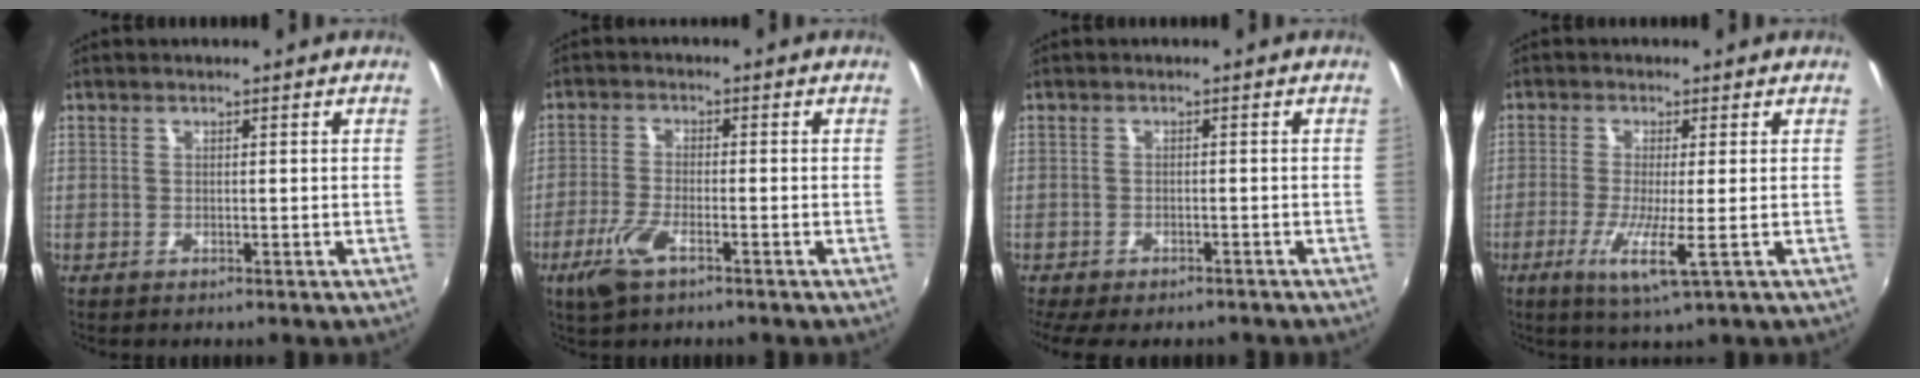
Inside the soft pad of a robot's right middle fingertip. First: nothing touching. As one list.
[{"total": 6.3, "force": [-3.7, 2.1, 4.7], "torque": [-0.114, -0.012, -0.071]}, {"total": 7.0, "force": [-5.4, 2.6, 3.5], "torque": [-0.085, -0.034, -0.084]}, {"total": 6.0, "force": [-2.1, -0.4, 5.6], "torque": [-0.124, -0.019, -0.045]}]